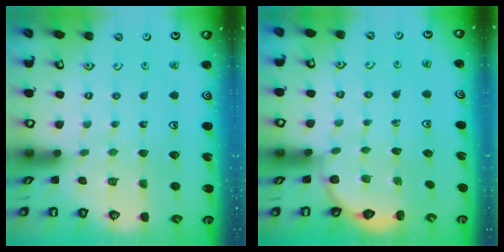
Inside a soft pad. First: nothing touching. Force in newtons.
{"total": 3.0, "press": 2.6, "slide": 1.4}